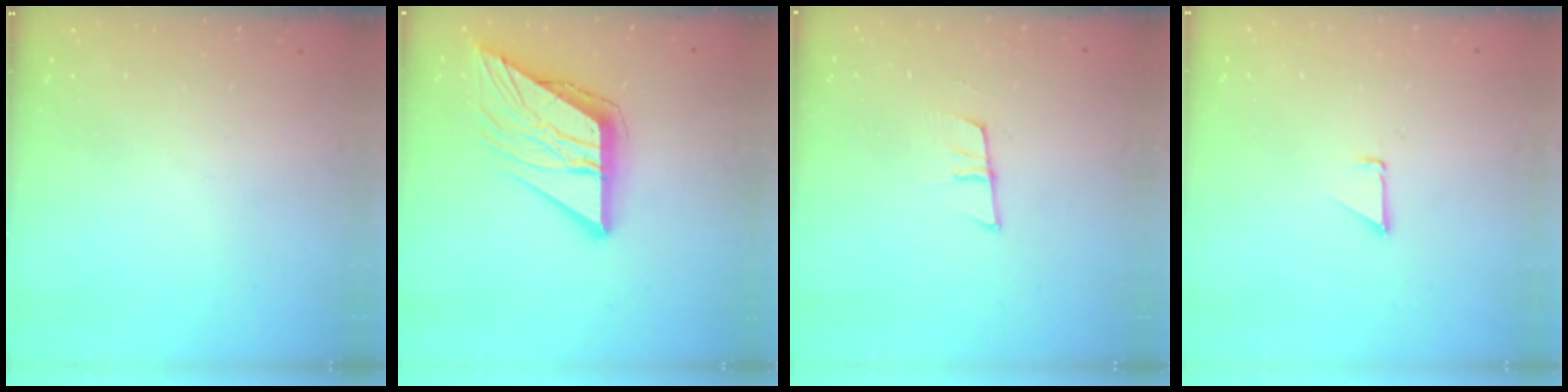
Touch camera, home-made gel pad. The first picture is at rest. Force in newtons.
{"total": 12.8, "press": 12.7, "slide": 1.5}
{"total": 6.9, "press": 6.3, "slide": 2.8}
{"total": 0.7, "press": 0.7, "slide": 0.1}